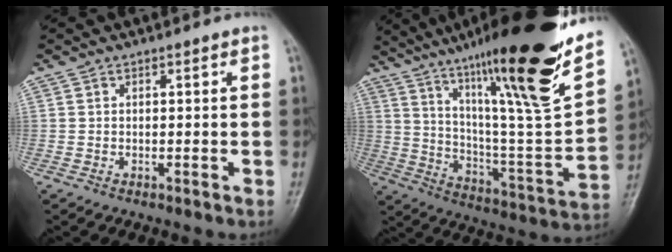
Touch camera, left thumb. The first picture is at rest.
{"total": 32.7, "force": [20.0, 4.8, 25.5], "torque": [-0.380, -0.059, 0.325]}